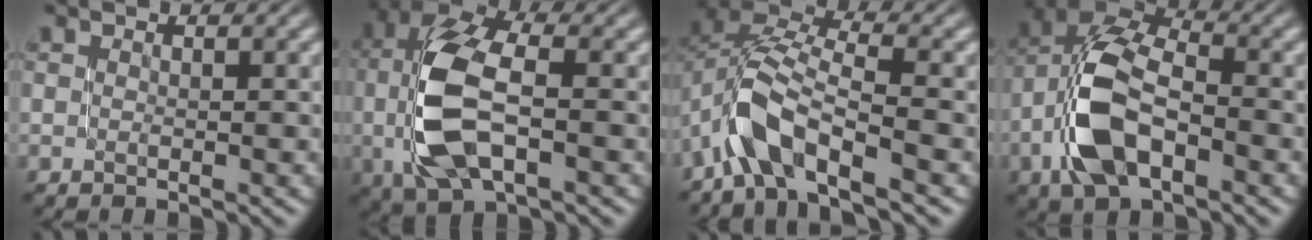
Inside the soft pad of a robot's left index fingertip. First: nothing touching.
{"total": 8.7, "force": [-0.6, 4.3, 7.5], "torque": [-0.172, 0.010, -0.012]}
{"total": 6.7, "force": [-3.3, 3.0, 4.9], "torque": [-0.100, 0.013, -0.074]}
{"total": 8.5, "force": [-2.6, 4.6, 6.7], "torque": [-0.146, 0.015, -0.057]}